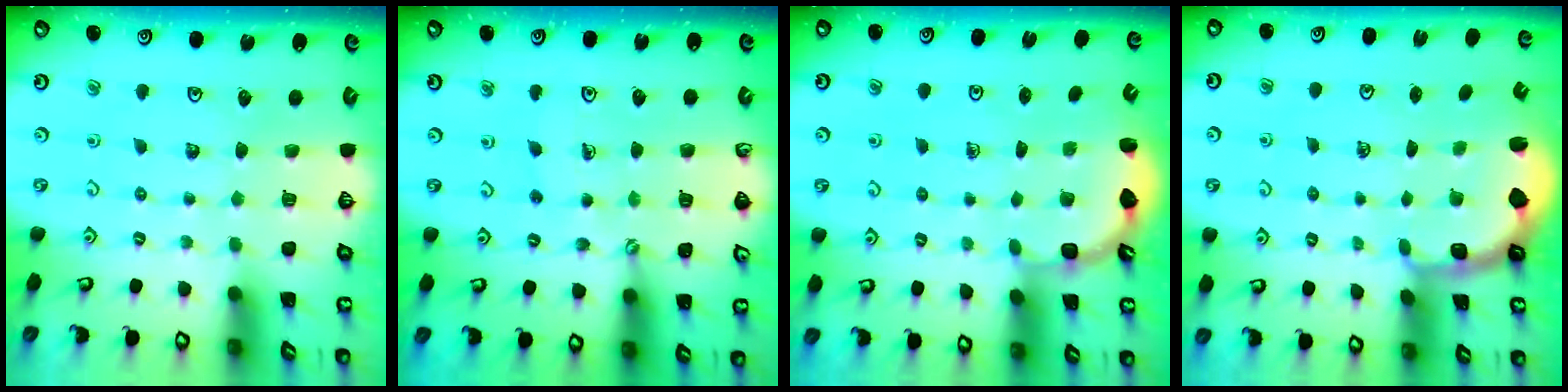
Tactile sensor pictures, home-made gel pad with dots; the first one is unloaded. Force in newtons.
{"total": 2.5, "press": 2.2, "slide": 1.3}
{"total": 3.8, "press": 3.3, "slide": 2.1}
{"total": 2.5, "press": 1.3, "slide": 2.1}